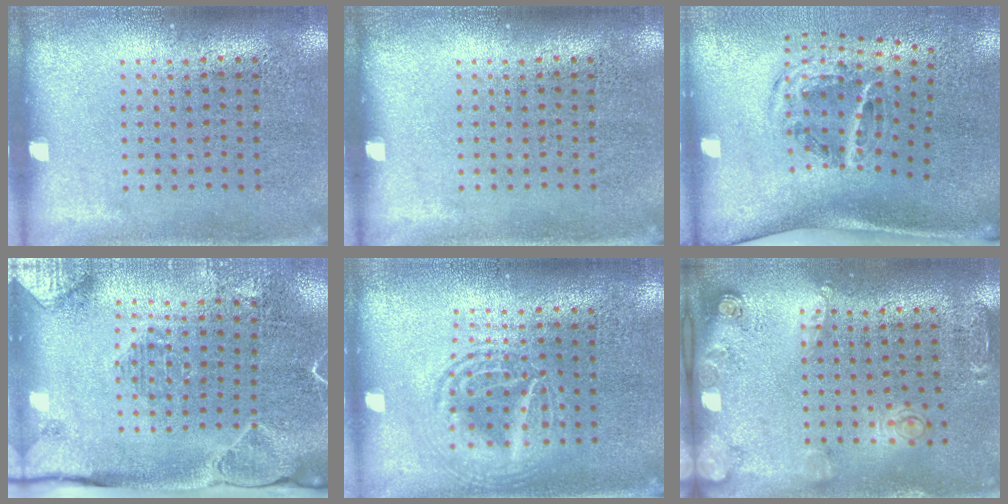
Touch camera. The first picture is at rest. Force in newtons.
{"total": 0.0}
{"total": 2.1, "press": 1.2, "slide": 1.7}
{"total": 2.1, "press": 2.0, "slide": 0.6}
{"total": 1.6, "press": 1.6, "slide": 0.2}
{"total": 1.7, "press": 1.4, "slide": 1.0}